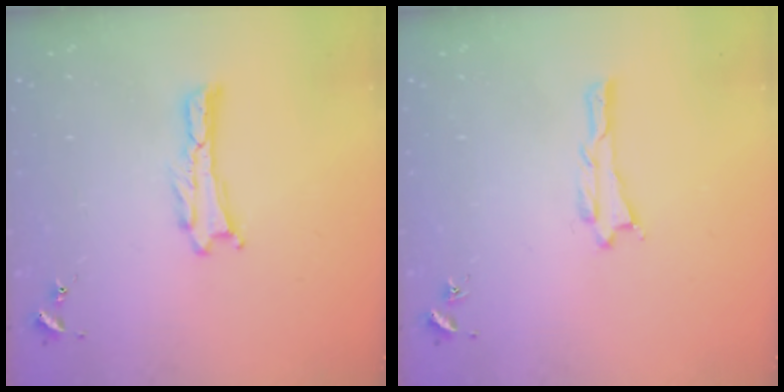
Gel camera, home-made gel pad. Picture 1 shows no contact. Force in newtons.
{"total": 0.6, "press": 0.6, "slide": 0.1}